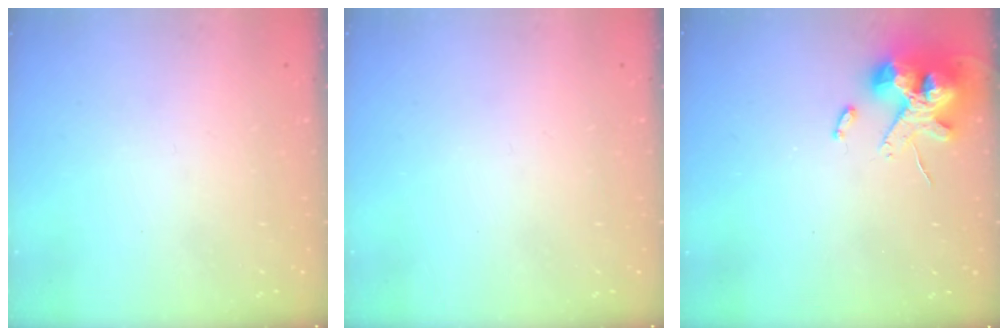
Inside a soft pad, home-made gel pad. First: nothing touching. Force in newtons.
{"total": 0.0}
{"total": 14.8, "press": 14.6, "slide": 2.2}